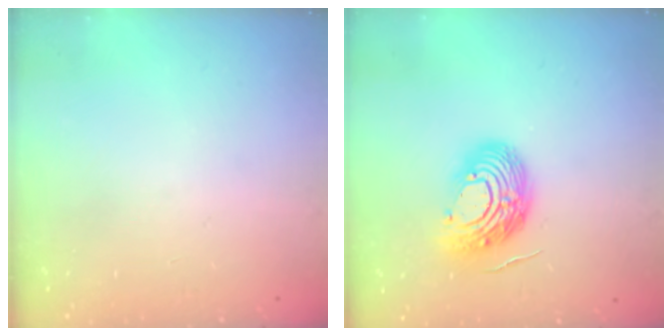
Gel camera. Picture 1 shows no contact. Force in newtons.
{"total": 13.7, "press": 13.7, "slide": 1.6}